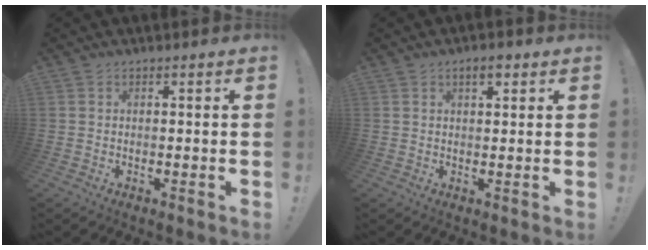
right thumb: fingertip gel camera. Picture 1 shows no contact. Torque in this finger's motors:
{"motor_torque": [-0.02, 1.08, 0.67, 0.12, 0.05]}